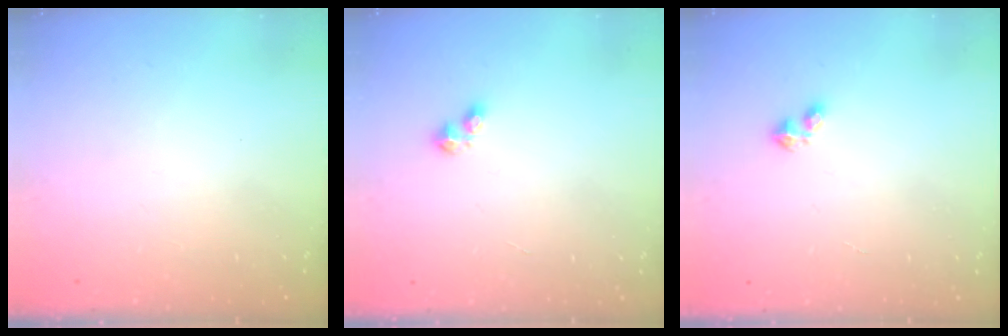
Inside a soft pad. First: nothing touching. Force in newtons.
{"total": 2.5, "press": 2.5, "slide": 0.4}
{"total": 2.4, "press": 2.4, "slide": 0.5}